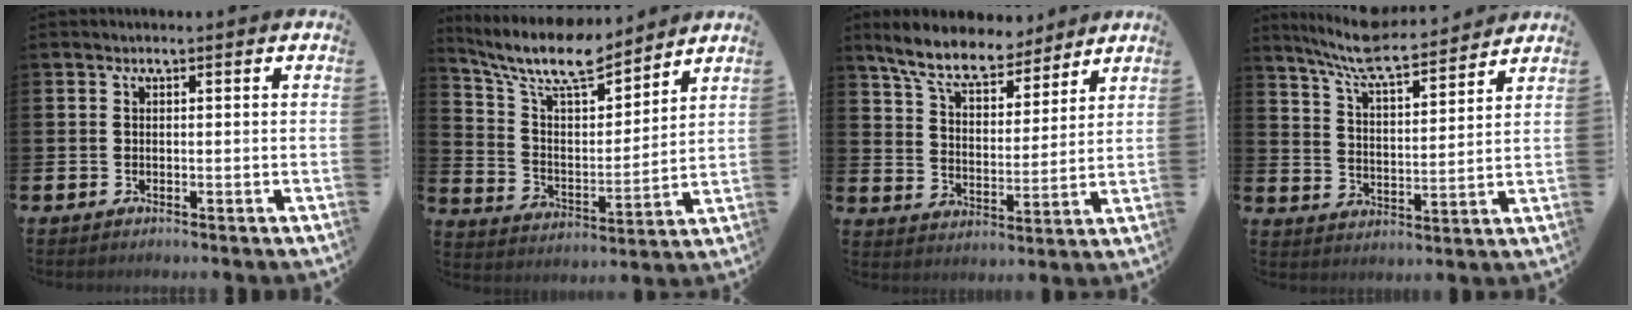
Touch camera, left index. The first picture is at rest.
{"total": 10.8, "force": [9.4, 2.8, 4.6], "torque": [-0.124, -0.056, 0.166]}
{"total": 9.0, "force": [8.1, 2.7, 2.9], "torque": [-0.088, -0.042, 0.145]}
{"total": 8.3, "force": [7.9, 0.8, 2.6], "torque": [-0.084, -0.050, 0.141]}